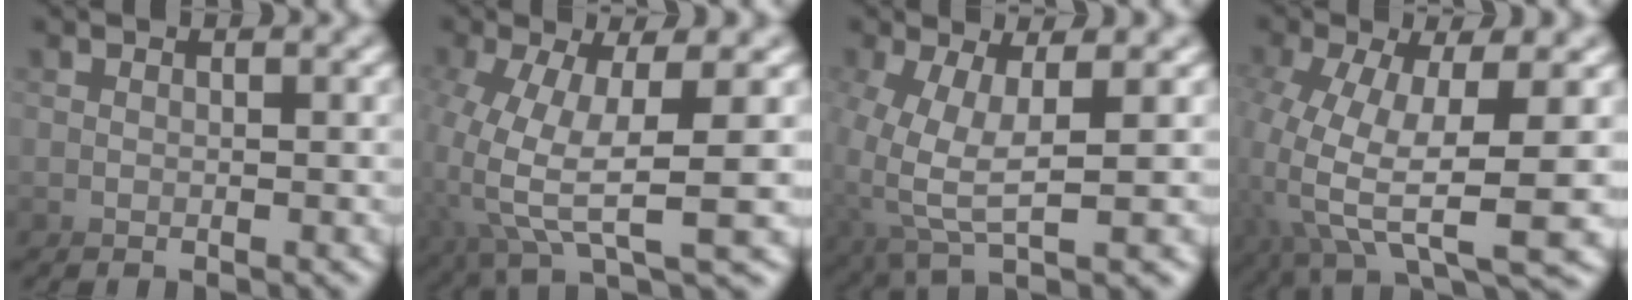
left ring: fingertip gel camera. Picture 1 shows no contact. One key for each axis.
{"total": 3.4, "fx": 0.5, "fy": -2.1, "fz": 2.6, "tx": -0.080, "ty": 0.023, "tz": -0.001}
{"total": 2.9, "fx": 0.3, "fy": -2.5, "fz": 1.4, "tx": -0.050, "ty": 0.010, "tz": 0.005}
{"total": 4.1, "fx": 1.0, "fy": -0.7, "fz": 3.9, "tx": -0.105, "ty": 0.014, "tz": 0.010}